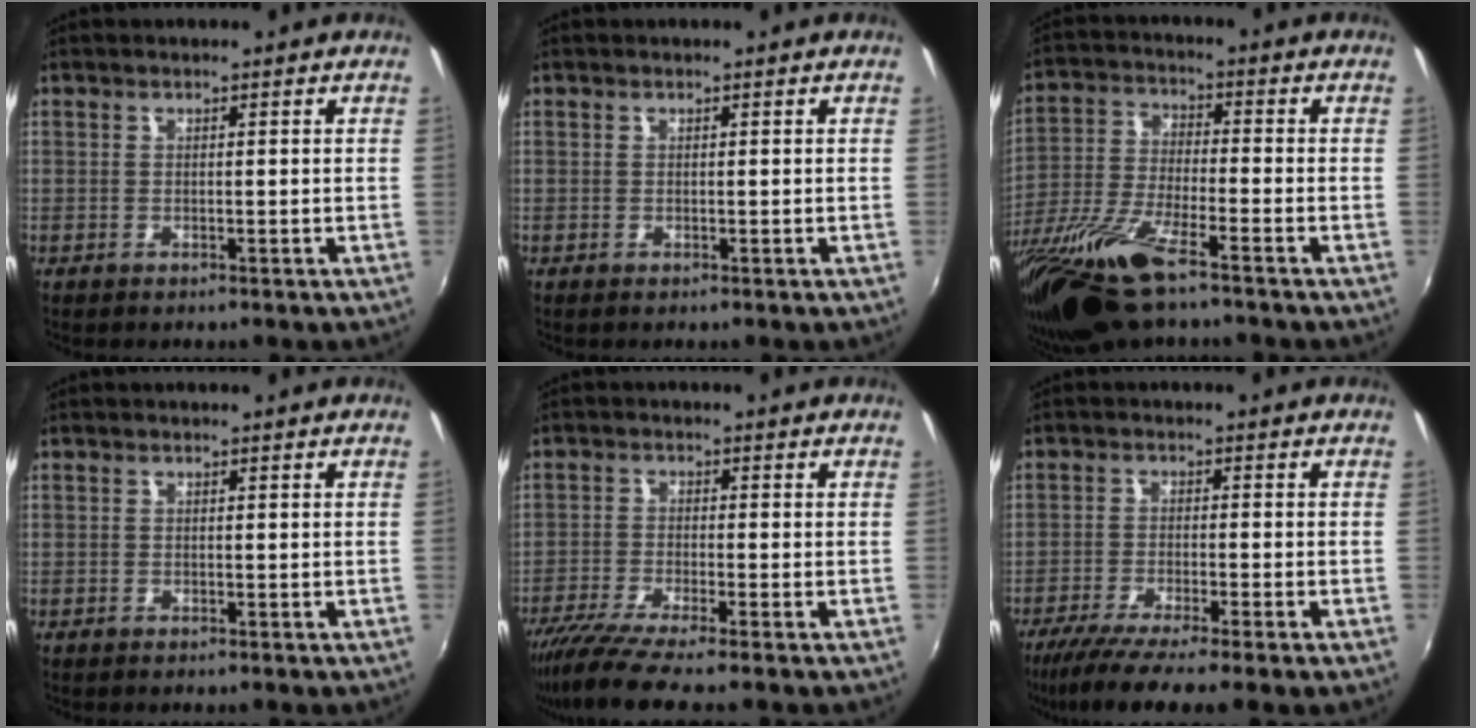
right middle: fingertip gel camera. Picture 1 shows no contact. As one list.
[{"total": 0.0}, {"total": 17.0, "force": [-11.6, 3.6, 11.9], "torque": [-0.253, -0.048, -0.223]}, {"total": 0.0}, {"total": 7.8, "force": [-6.4, -0.5, 4.3], "torque": [-0.099, -0.030, -0.115]}, {"total": 8.5, "force": [-6.8, -0.5, 5.1], "torque": [-0.112, -0.031, -0.116]}]